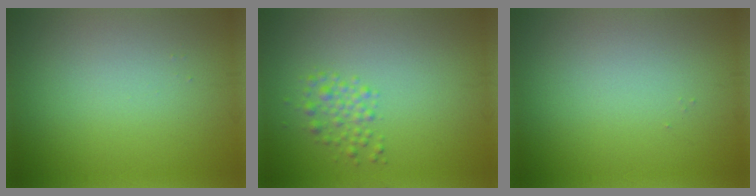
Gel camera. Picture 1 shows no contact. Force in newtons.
{"total": 1.8, "press": 1.8, "slide": 0.1}
{"total": 0.0}